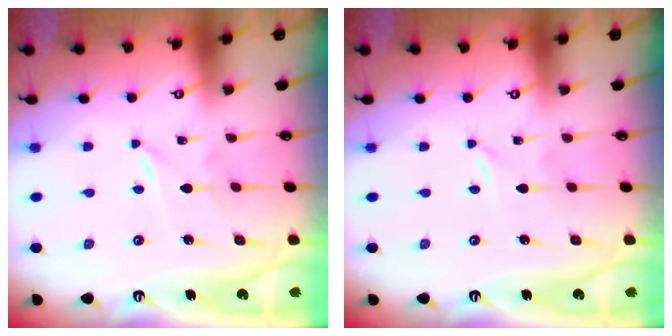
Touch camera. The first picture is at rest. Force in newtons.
{"total": 0.0}